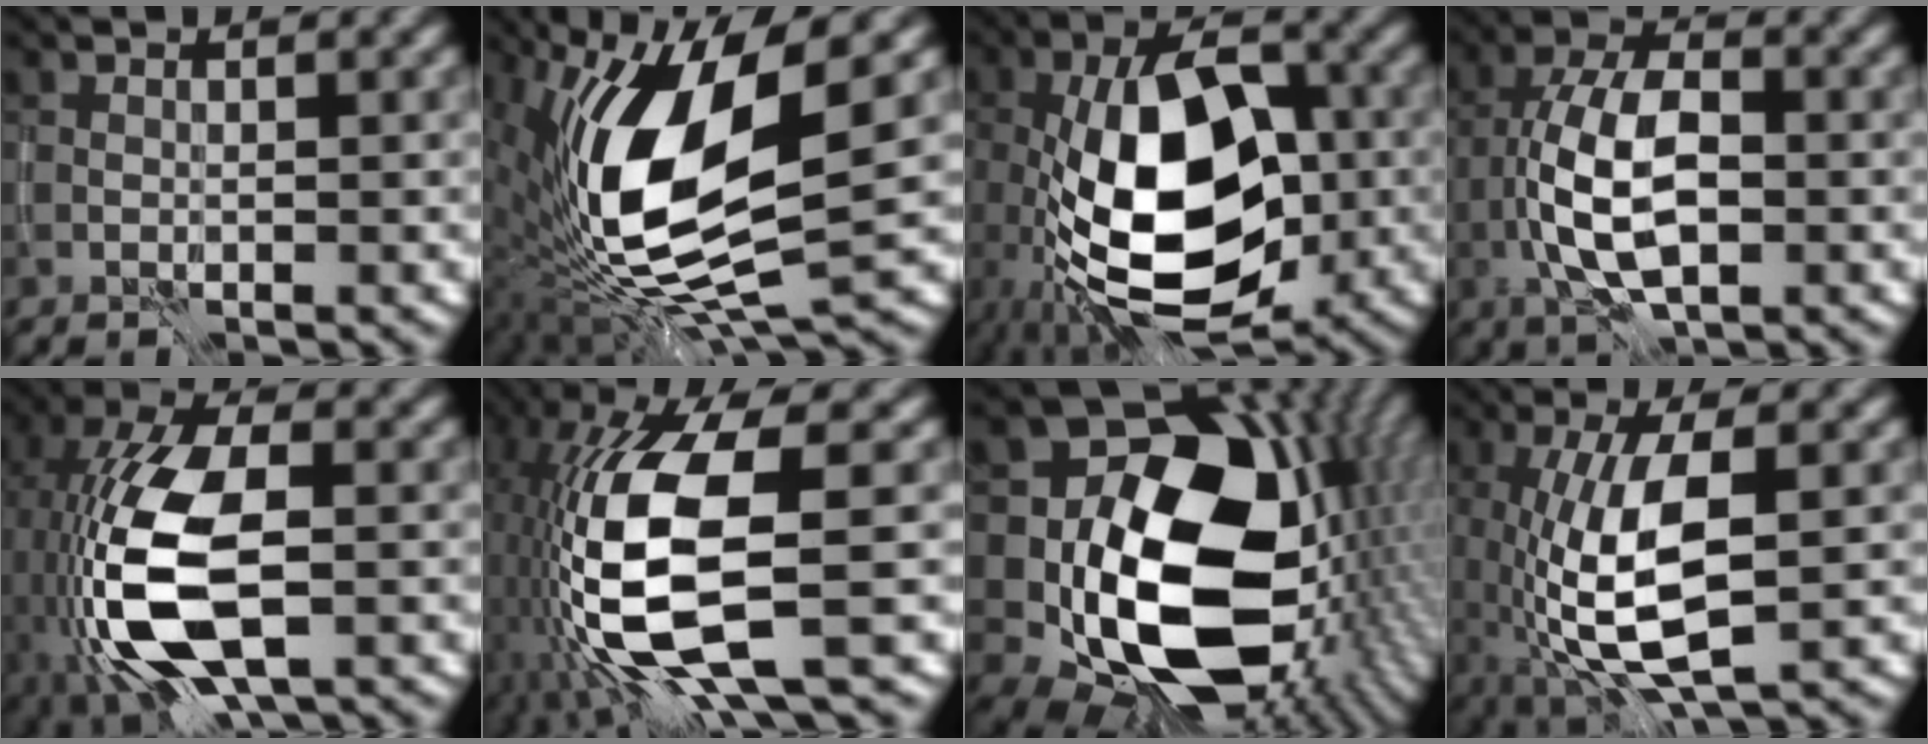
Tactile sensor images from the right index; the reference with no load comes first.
{"total": 12.8, "force": [0.5, 4.4, 12.0], "torque": [-0.239, -0.012, 0.010]}
{"total": 13.8, "force": [-3.0, 7.2, 11.5], "torque": [-0.206, -0.002, -0.063]}
{"total": 8.4, "force": [-1.9, 4.0, 7.1], "torque": [-0.141, 0.007, -0.039]}
{"total": 12.2, "force": [-3.0, 5.6, 10.4], "torque": [-0.226, 0.000, -0.059]}
{"total": 12.8, "force": [-2.4, 5.4, 11.4], "torque": [-0.243, -0.015, -0.045]}
{"total": 19.0, "force": [-1.2, 14.3, 12.5], "torque": [-0.230, -0.041, 0.000]}
{"total": 8.8, "force": [-1.6, 3.3, 8.1], "torque": [-0.173, -0.007, -0.027]}